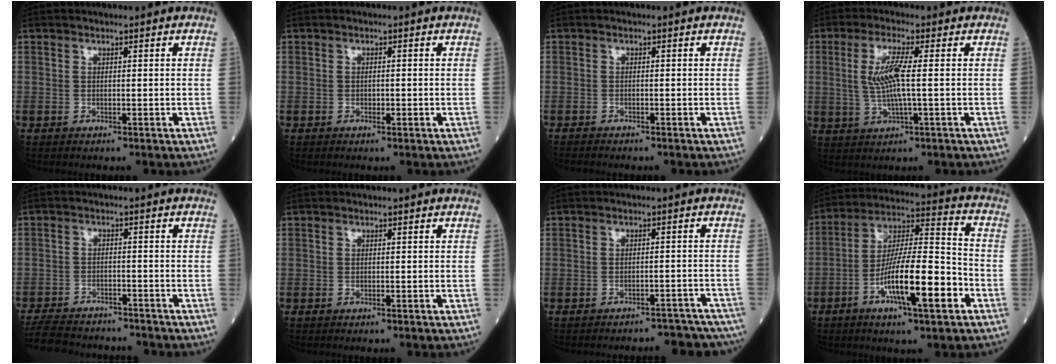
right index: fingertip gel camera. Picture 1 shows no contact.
{"total": 0.9, "force": [-0.3, 0.5, 0.7], "torque": [-0.010, 0.001, -0.005]}
{"total": 2.2, "force": [-2.0, 0.3, 0.9], "torque": [-0.020, -0.005, -0.026]}
{"total": 6.4, "force": [0.8, 0.5, 6.3], "torque": [-0.136, -0.003, 0.016]}
{"total": 11.9, "force": [-10.8, 3.3, 3.7], "torque": [-0.078, -0.004, -0.156]}
{"total": 0.0}
{"total": 9.7, "force": [-9.2, 2.7, 1.5], "torque": [-0.008, 0.014, -0.093]}
{"total": 15.2, "force": [-5.7, 2.2, 14.0], "torque": [-0.250, 0.000, -0.099]}